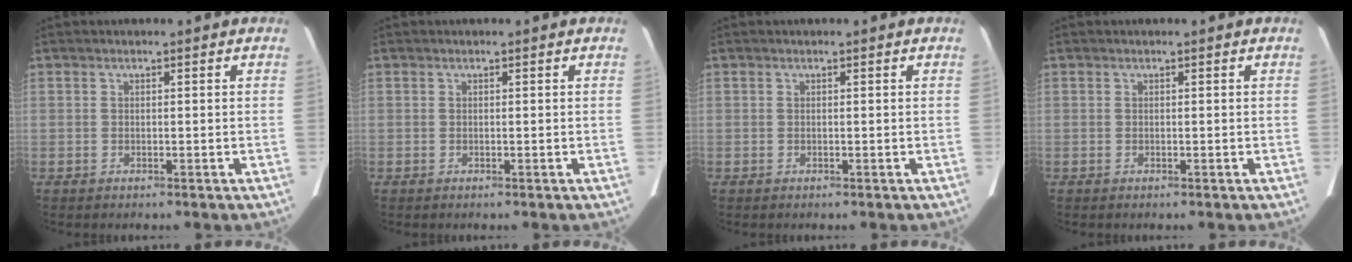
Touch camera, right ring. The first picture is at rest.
{"total": 0.0}
{"total": 0.0}
{"total": 0.0}